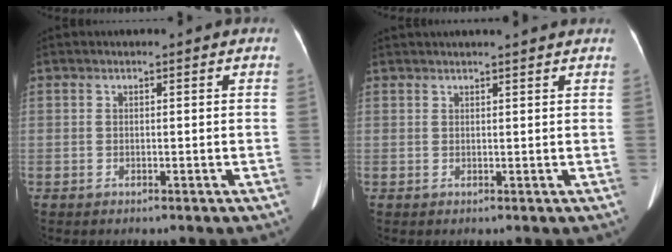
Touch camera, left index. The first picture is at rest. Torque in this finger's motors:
{"motor_torque": [0.50, -0.73, 0.18, 0.02]}